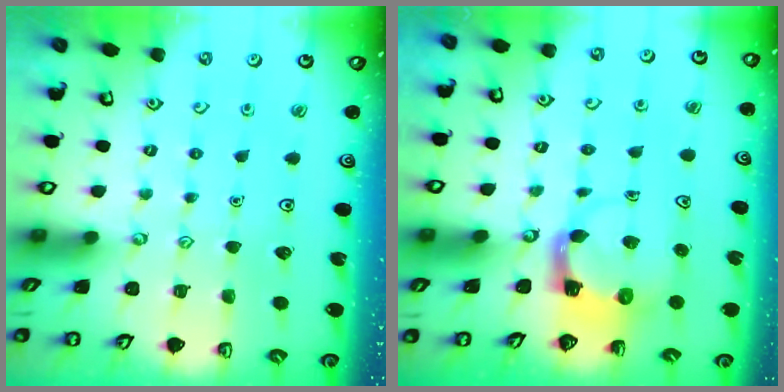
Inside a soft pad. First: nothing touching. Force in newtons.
{"total": 3.6, "press": 3.5, "slide": 0.6}